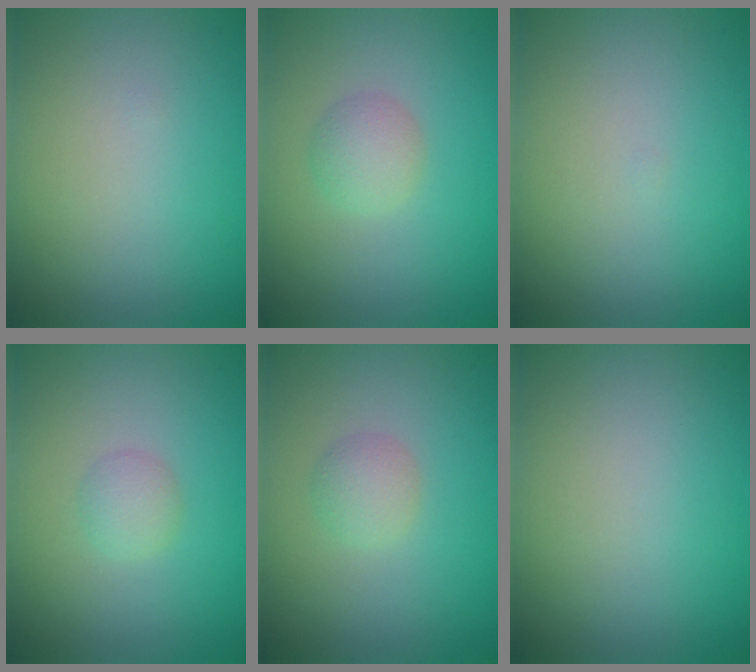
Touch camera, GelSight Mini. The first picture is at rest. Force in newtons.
{"total": 2.0, "press": 2.0, "slide": 0.0}
{"total": 0.0}
{"total": 1.4, "press": 1.4, "slide": 0.0}
{"total": 1.7, "press": 1.7, "slide": 0.1}
{"total": 0.0}